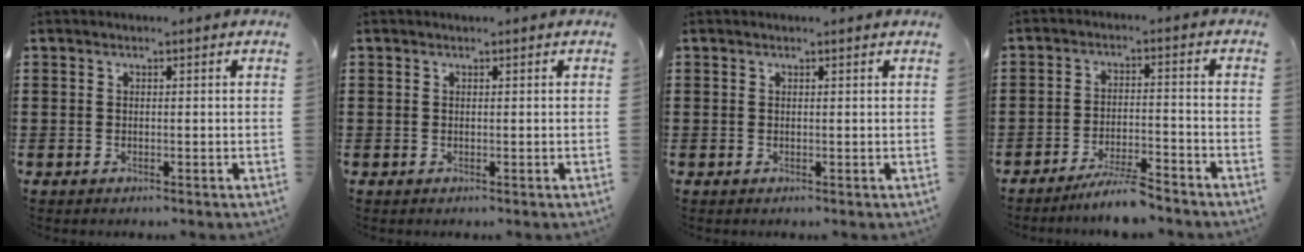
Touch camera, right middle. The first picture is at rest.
{"total": 0.0}
{"total": 0.0}
{"total": 5.4, "force": [-5.0, 0.1, 2.1], "torque": [-0.049, -0.009, -0.096]}